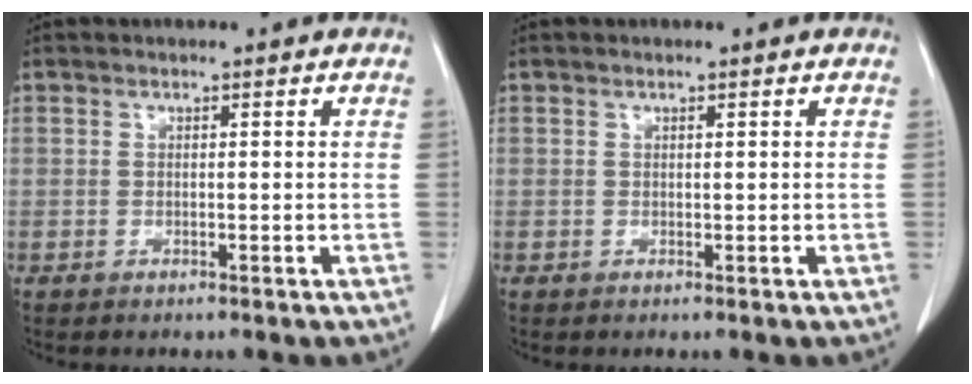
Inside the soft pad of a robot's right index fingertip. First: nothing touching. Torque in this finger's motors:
{"motor_torque": [-0.17, 0.15, -0.03, -0.01]}